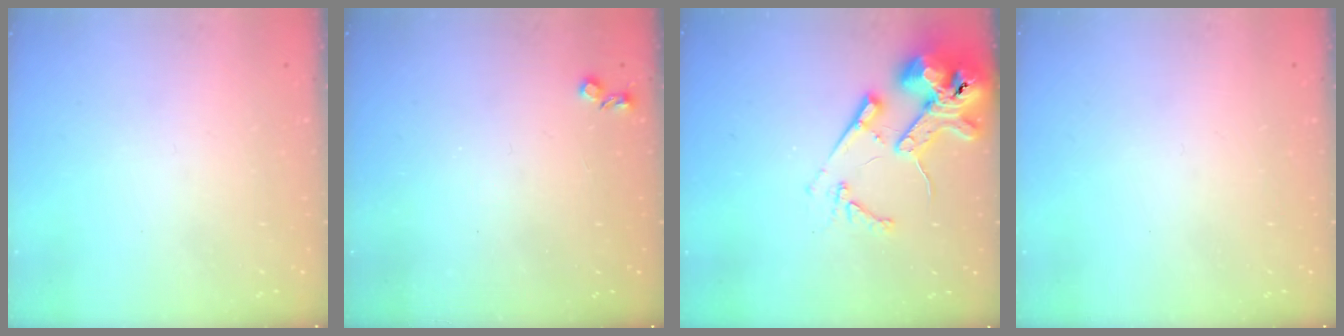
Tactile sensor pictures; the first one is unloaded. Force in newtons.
{"total": 3.7, "press": 3.6, "slide": 0.6}
{"total": 16.2, "press": 16.0, "slide": 2.3}
{"total": 0.0}